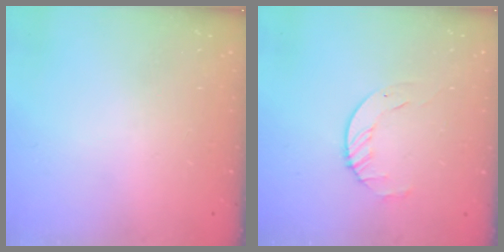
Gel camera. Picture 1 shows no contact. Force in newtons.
{"total": 3.4, "press": 3.4, "slide": 0.4}